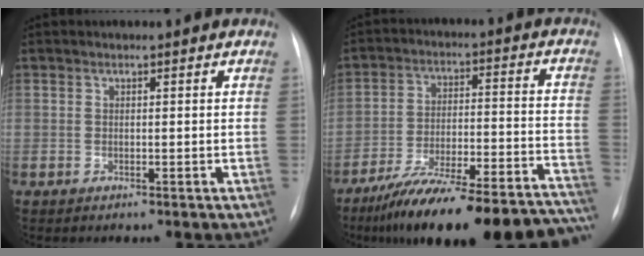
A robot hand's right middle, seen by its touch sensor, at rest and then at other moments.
{"total": 26.7, "force": [-23.2, 4.0, 12.6], "torque": [-0.136, 0.004, -0.331]}